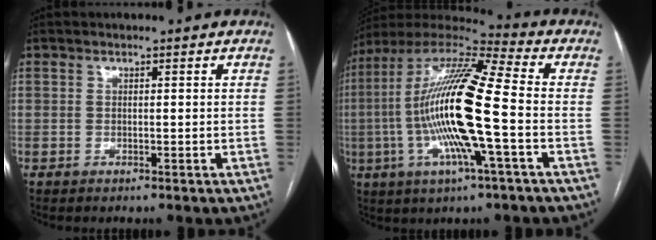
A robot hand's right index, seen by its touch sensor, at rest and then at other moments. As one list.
[{"total": 19.7, "force": [-2.8, 1.6, 19.4], "torque": [-0.384, -0.001, -0.060]}]